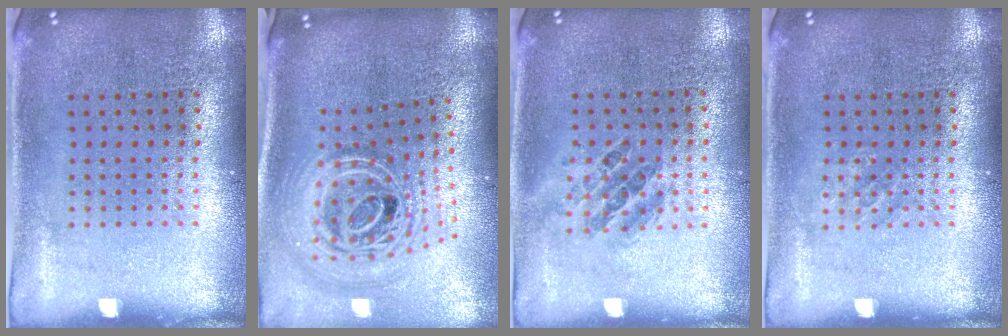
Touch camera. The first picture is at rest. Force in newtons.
{"total": 2.9, "press": 2.0, "slide": 2.1}
{"total": 0.9, "press": 0.8, "slide": 0.4}
{"total": 0.8, "press": 0.8, "slide": 0.2}